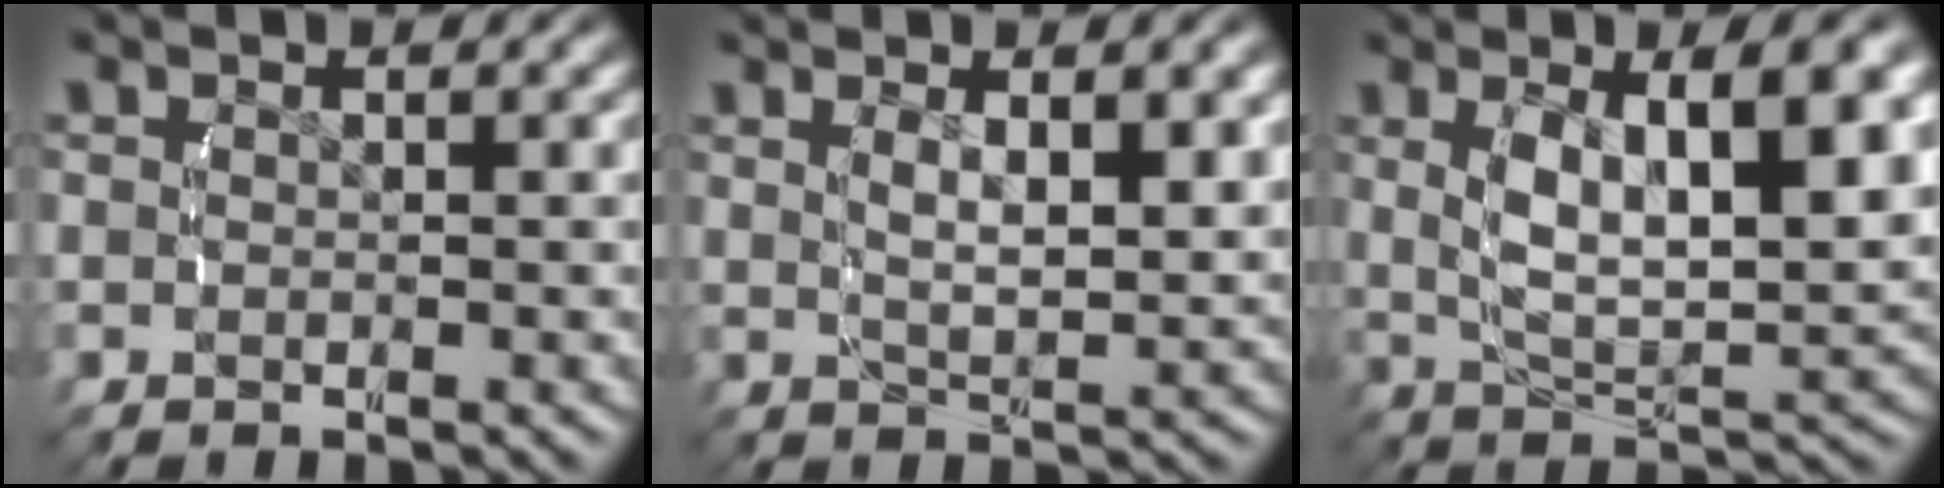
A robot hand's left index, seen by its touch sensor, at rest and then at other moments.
{"total": 3.4, "force": [1.1, 0.5, 3.1], "torque": [-0.054, -0.009, 0.030]}
{"total": 8.9, "force": [0.7, 4.1, 7.8], "torque": [-0.138, -0.011, 0.025]}